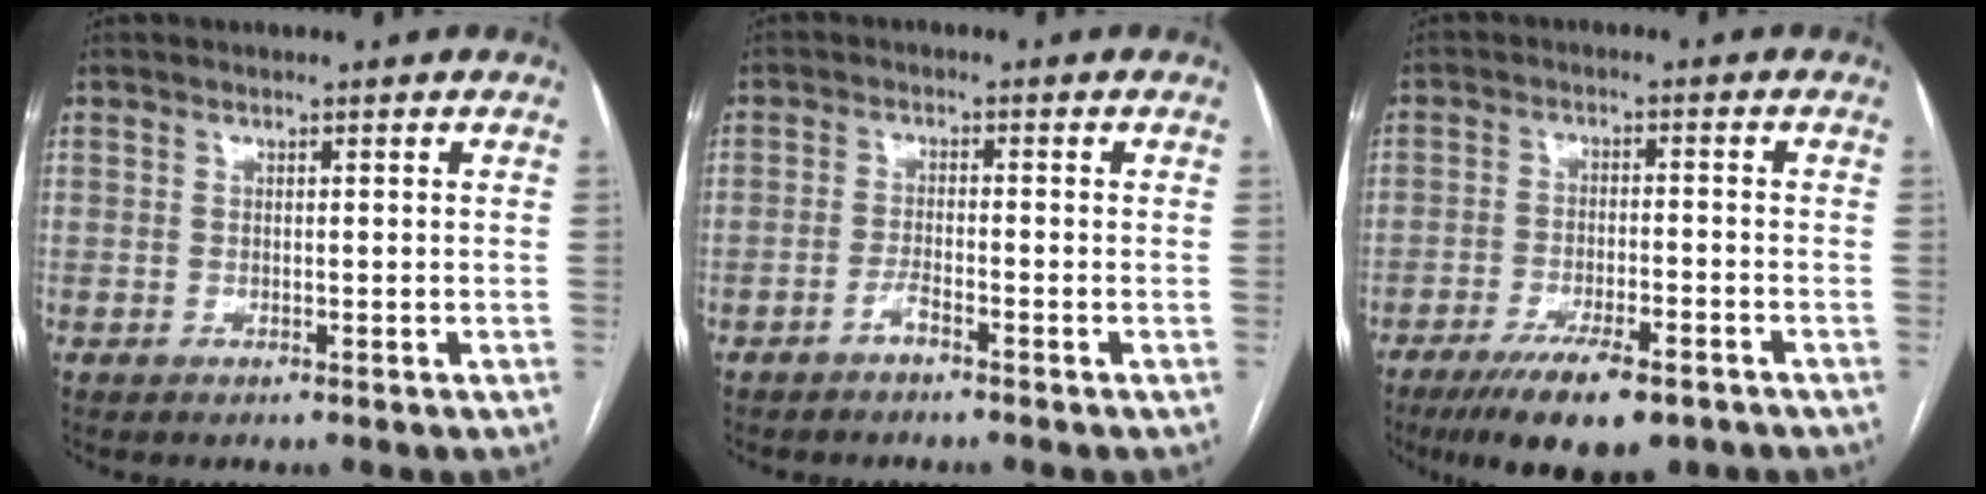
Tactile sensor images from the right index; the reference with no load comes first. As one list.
[{"total": 1.9, "force": [-1.5, 0.1, 1.2], "torque": [-0.027, 0.002, -0.029]}, {"total": 11.1, "force": [-7.7, 3.1, 7.4], "torque": [-0.120, -0.015, -0.122]}]